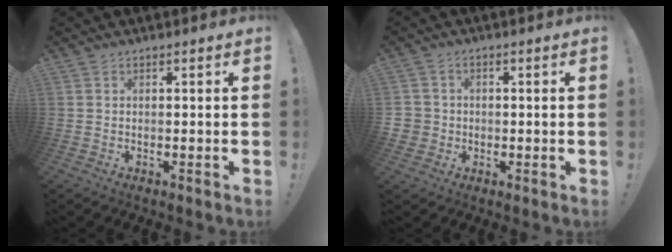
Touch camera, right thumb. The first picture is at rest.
{"total": 3.9, "force": [-0.3, 3.8, 1.0], "torque": [-0.019, 0.012, -0.003]}